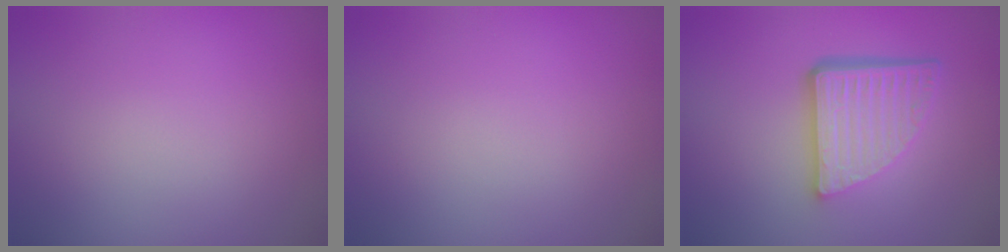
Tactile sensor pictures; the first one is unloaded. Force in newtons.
{"total": 0.0}
{"total": 5.7, "press": 3.8, "slide": 4.2}